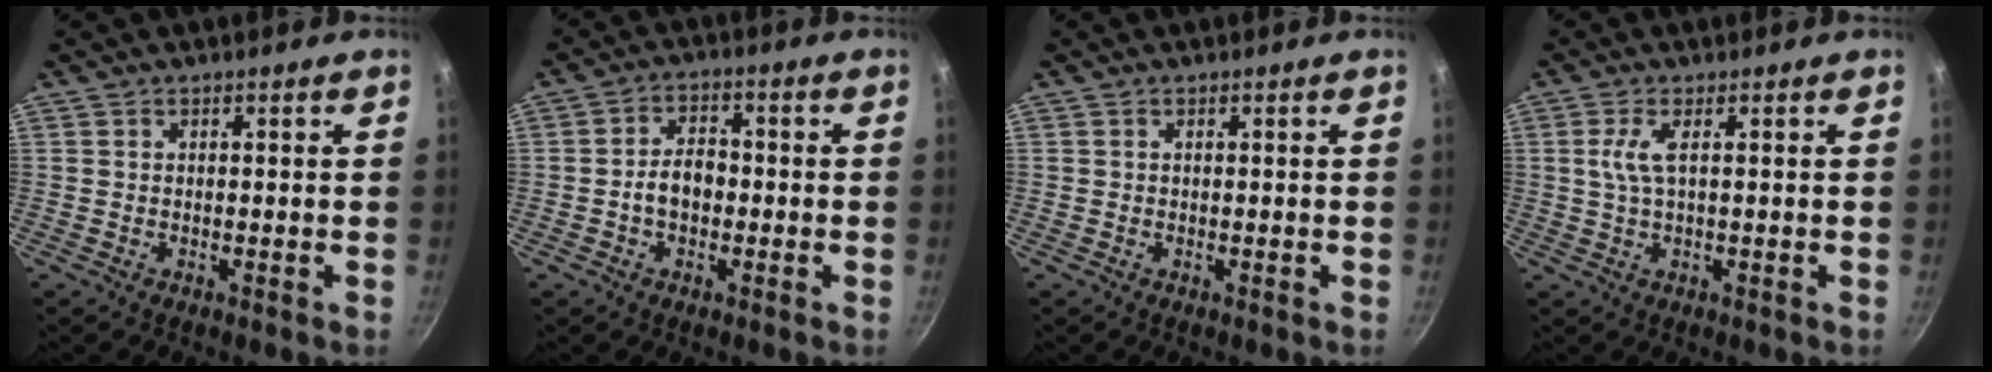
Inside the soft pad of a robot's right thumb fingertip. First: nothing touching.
{"total": 5.5, "force": [-1.0, 3.7, 4.0], "torque": [-0.059, 0.022, -0.025]}
{"total": 0.0}
{"total": 3.5, "force": [0.7, 1.0, 3.3], "torque": [-0.090, 0.004, 0.018]}